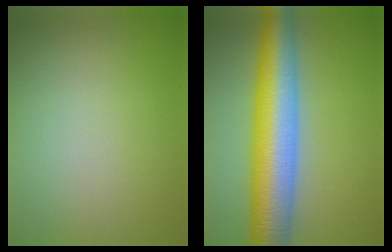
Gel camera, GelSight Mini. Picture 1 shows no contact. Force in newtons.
{"total": 10.5, "press": 10.5, "slide": 0.1}